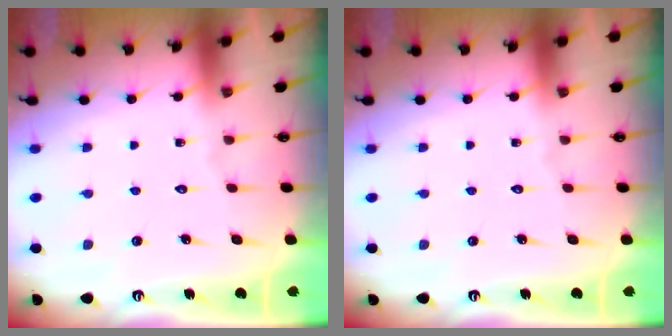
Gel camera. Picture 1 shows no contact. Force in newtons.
{"total": 0.0}